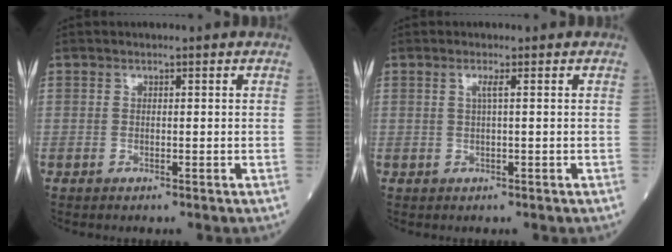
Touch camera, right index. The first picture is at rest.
{"total": 1.0, "force": [0.2, -0.3, 0.9], "torque": [-0.023, 0.001, 0.004]}